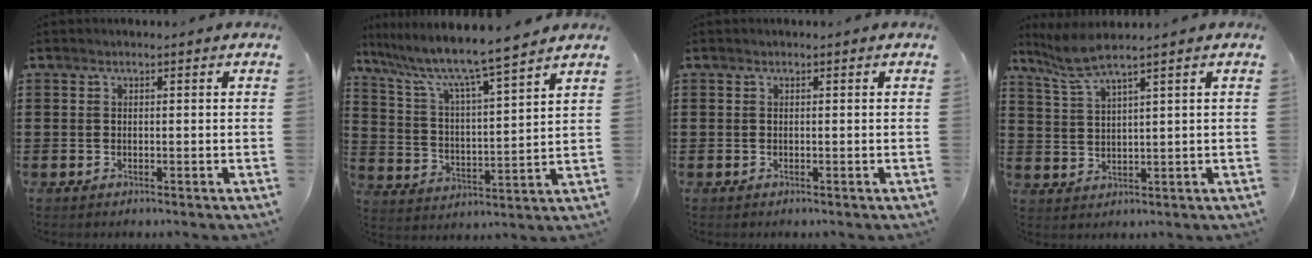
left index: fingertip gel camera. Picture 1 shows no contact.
{"total": 7.4, "force": [6.4, 0.0, 3.6], "torque": [-0.099, -0.044, 0.103]}
{"total": 0.0}
{"total": 4.8, "force": [3.6, 0.0, 3.1], "torque": [-0.073, -0.004, 0.065]}